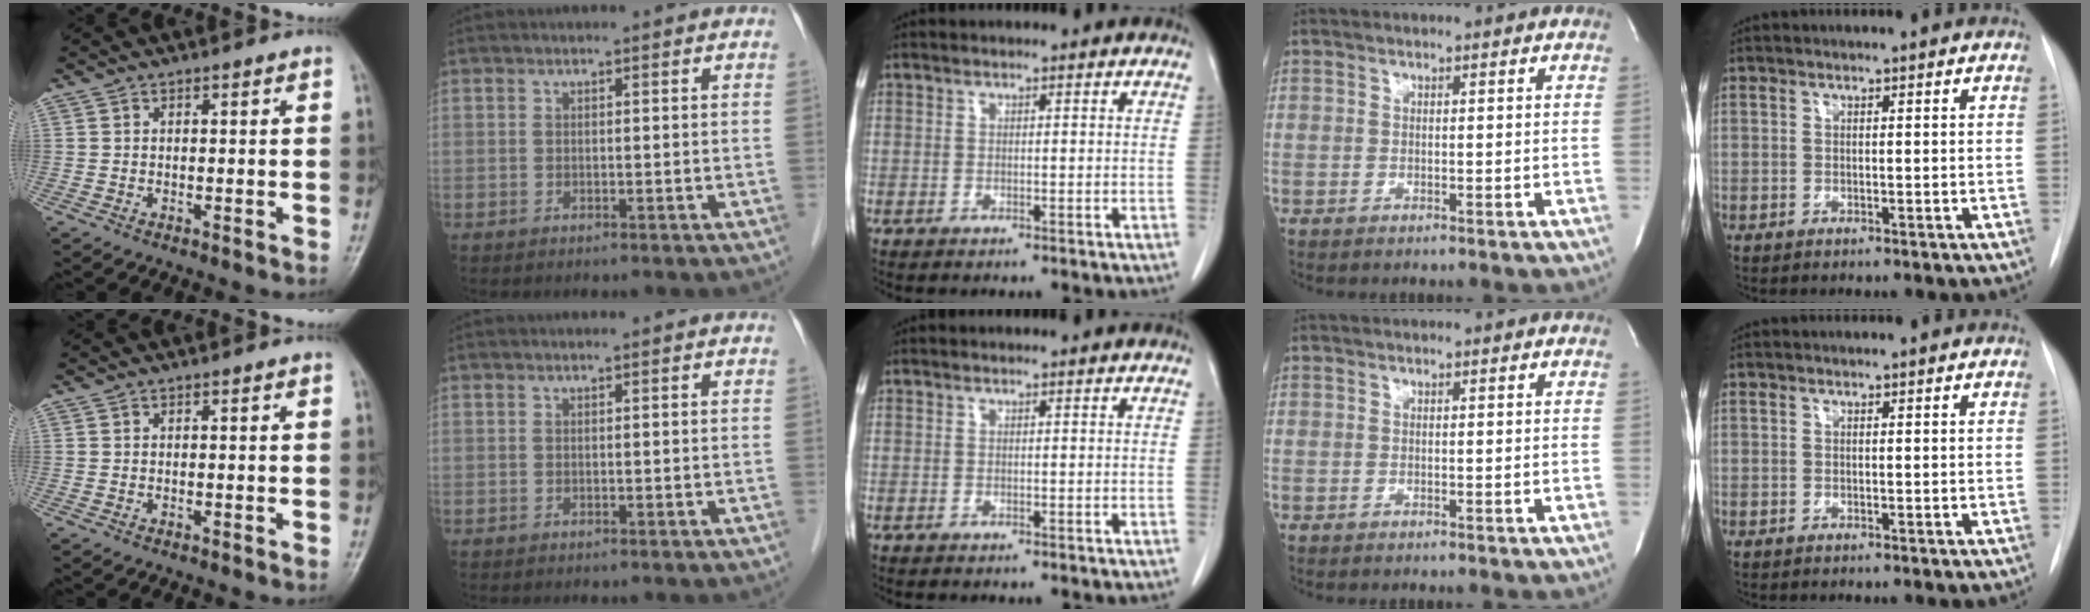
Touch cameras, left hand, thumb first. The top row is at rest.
{}